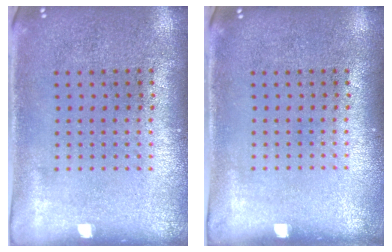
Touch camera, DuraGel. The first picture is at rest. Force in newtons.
{"total": 0.0}